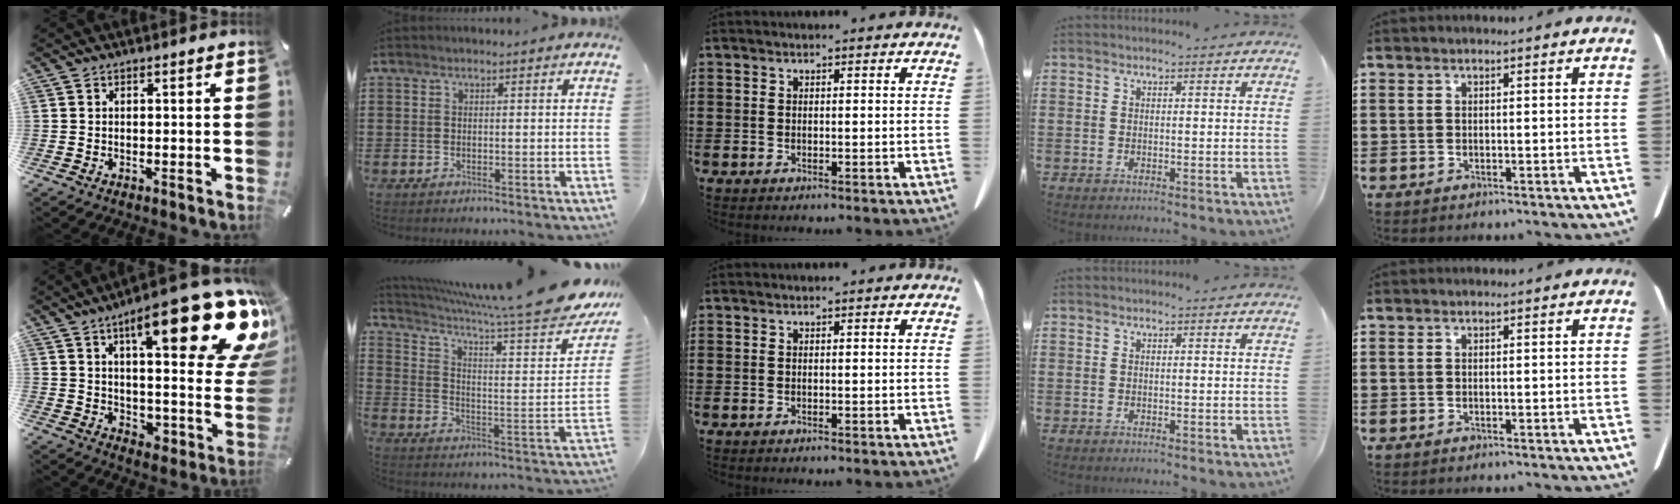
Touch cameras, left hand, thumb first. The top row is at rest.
{"thumb": {"total": 25.3, "force": [14.1, 10.1, 18.4], "torque": [-0.237, -0.094, 0.230]}, "index": {"total": 10.6, "force": [8.3, 0.6, 6.6], "torque": [-0.127, -0.065, 0.129]}}